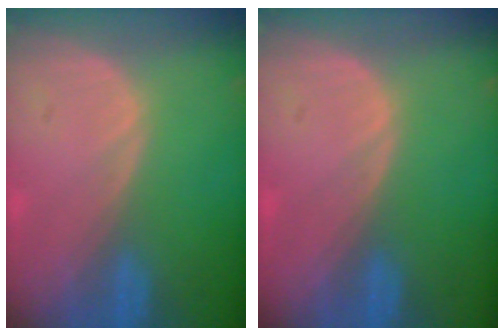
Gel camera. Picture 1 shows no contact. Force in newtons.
{"total": 0.0}